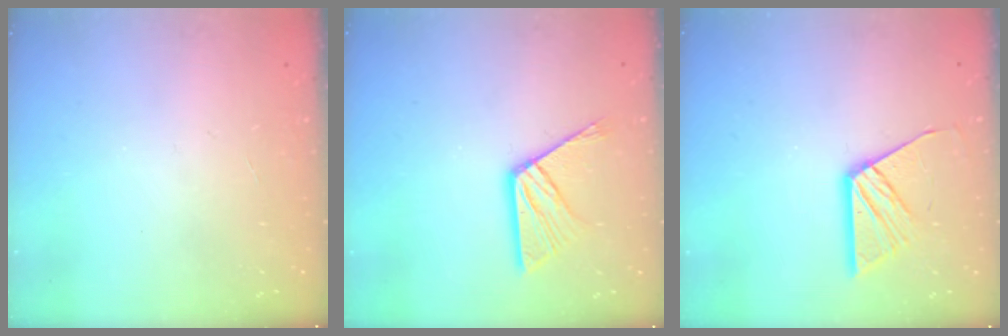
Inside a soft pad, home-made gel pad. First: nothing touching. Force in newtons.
{"total": 10.6, "press": 10.6, "slide": 0.9}
{"total": 10.2, "press": 10.2, "slide": 0.8}